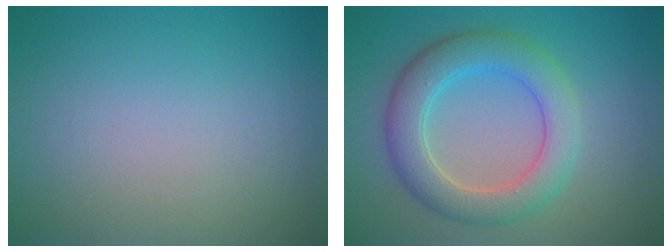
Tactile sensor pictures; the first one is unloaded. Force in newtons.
{"total": 5.0, "press": 5.0, "slide": 0.0}